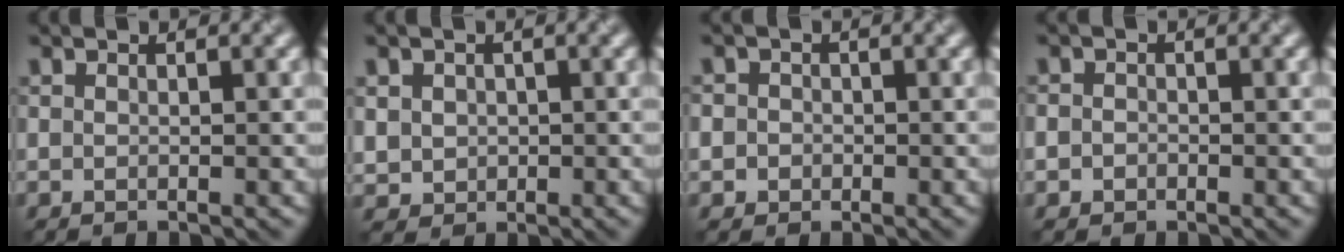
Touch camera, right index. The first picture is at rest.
{"total": 2.0, "force": [0.3, 1.9, 0.6], "torque": [-0.013, -0.005, 0.013]}
{"total": 2.3, "force": [0.0, 2.2, 0.6], "torque": [0.013, 0.010, -0.022]}
{"total": 1.1, "force": [-0.4, 1.0, 0.3], "torque": [0.006, -0.002, -0.010]}